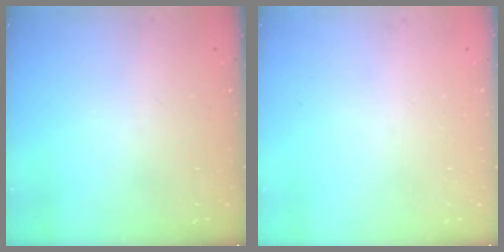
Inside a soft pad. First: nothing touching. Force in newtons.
{"total": 0.0}